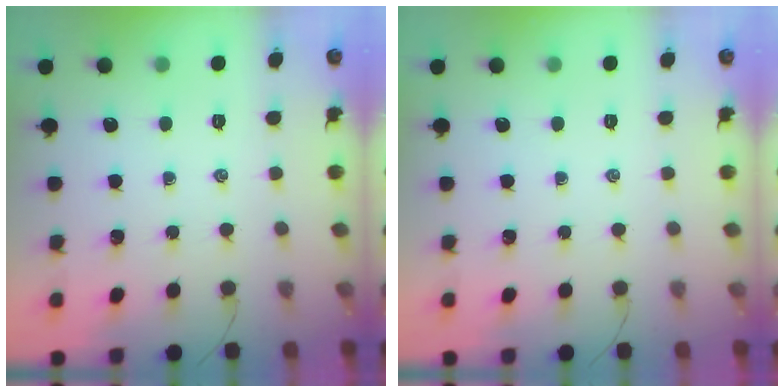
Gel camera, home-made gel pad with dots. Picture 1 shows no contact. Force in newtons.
{"total": 0.0}